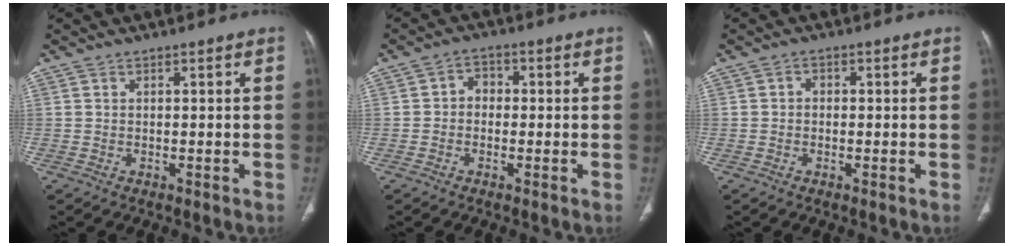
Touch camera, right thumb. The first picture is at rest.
{"total": 3.3, "force": [-0.3, 2.7, 1.8], "torque": [-0.008, 0.016, -0.015]}
{"total": 1.3, "force": [-0.1, 1.1, 0.7], "torque": [-0.003, 0.005, -0.007]}